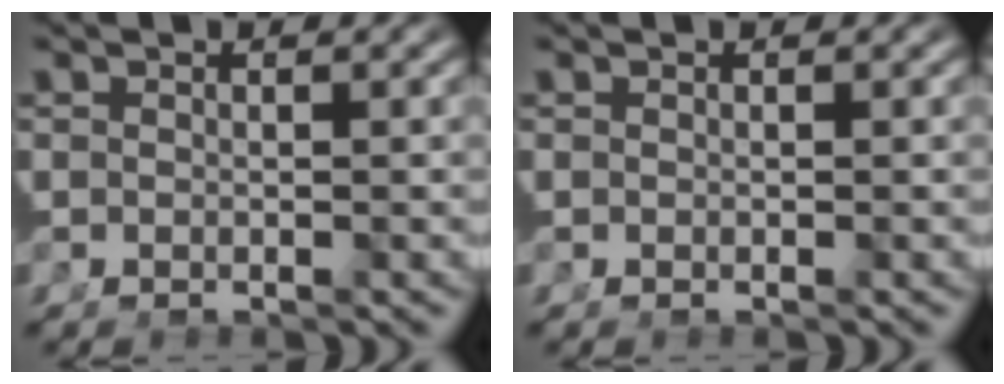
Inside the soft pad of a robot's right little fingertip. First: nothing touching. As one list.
[{"total": 0.0}]